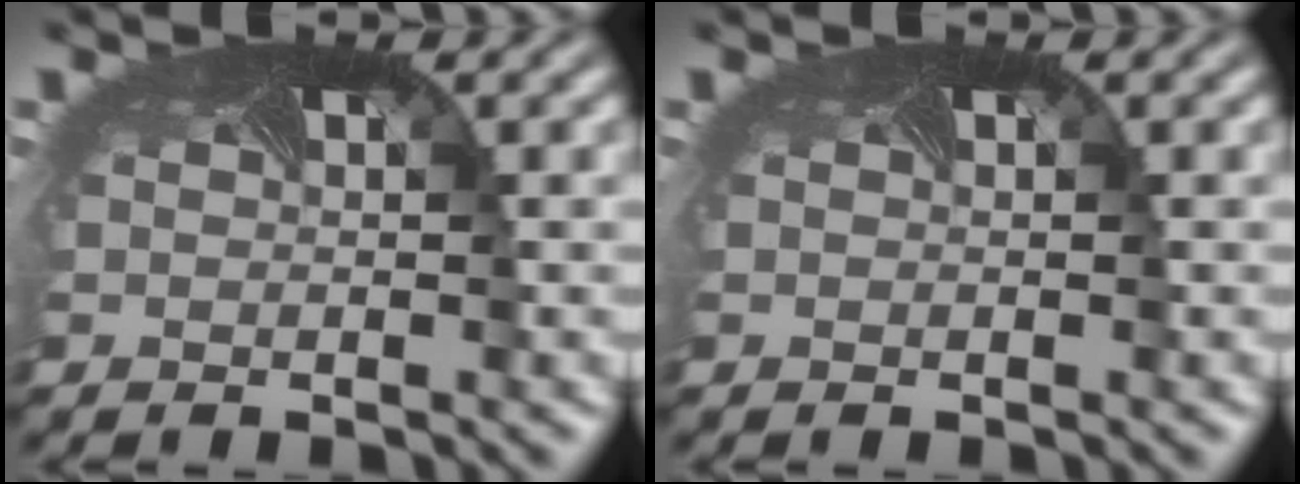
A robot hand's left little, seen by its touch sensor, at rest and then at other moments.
{"total": 0.0}